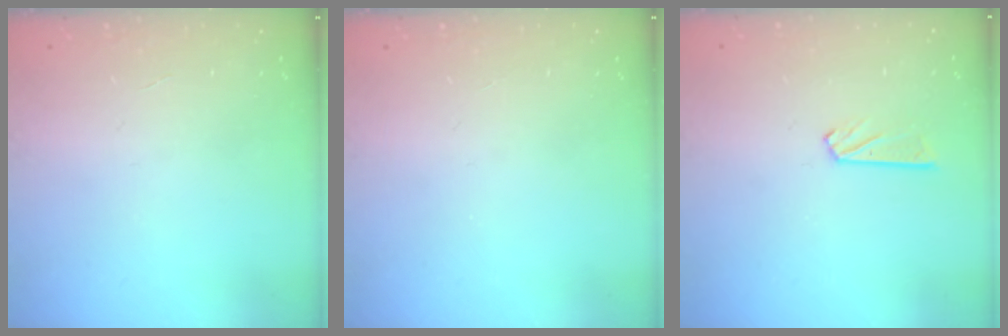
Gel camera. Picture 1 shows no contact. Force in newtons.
{"total": 0.0}
{"total": 4.0, "press": 3.9, "slide": 0.3}